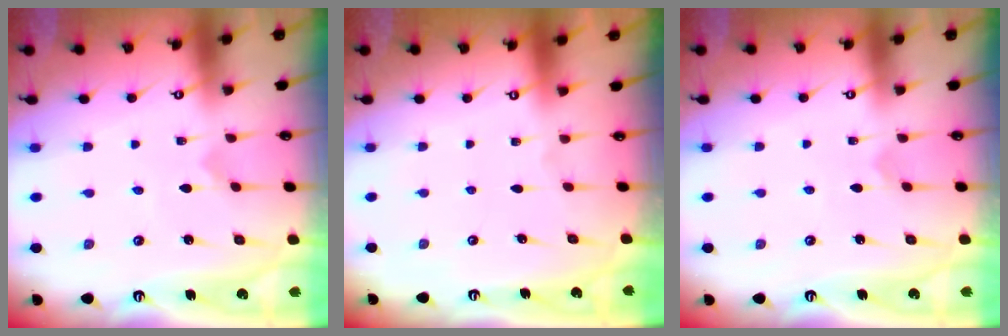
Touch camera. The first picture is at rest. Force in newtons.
{"total": 0.0}
{"total": 2.3, "press": 2.3, "slide": 0.2}